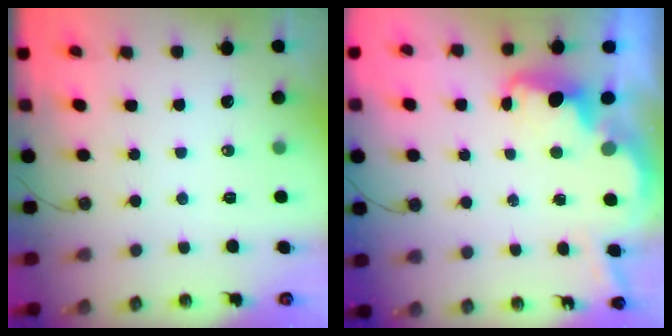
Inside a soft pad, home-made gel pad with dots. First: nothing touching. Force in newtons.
{"total": 3.9, "press": 3.8, "slide": 0.7}